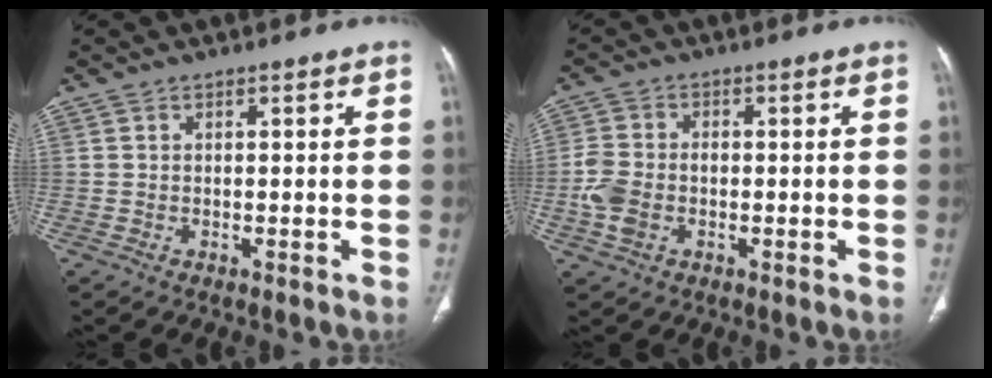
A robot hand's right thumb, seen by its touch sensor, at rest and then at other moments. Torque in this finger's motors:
{"motor_torque": [1.49, 0.68, 0.74, 0.25, 0.07]}